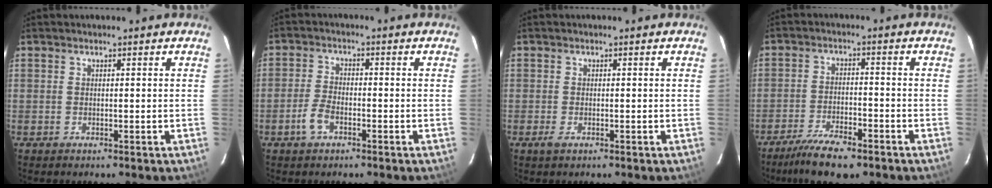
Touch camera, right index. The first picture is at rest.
{"total": 4.3, "force": [-2.4, 2.1, 2.8], "torque": [-0.071, 0.005, -0.047]}
{"total": 1.5, "force": [-0.9, 0.6, 1.0], "torque": [-0.022, -0.003, -0.017]}
{"total": 10.3, "force": [-7.9, 3.0, 6.0], "torque": [-0.141, -0.016, -0.137]}